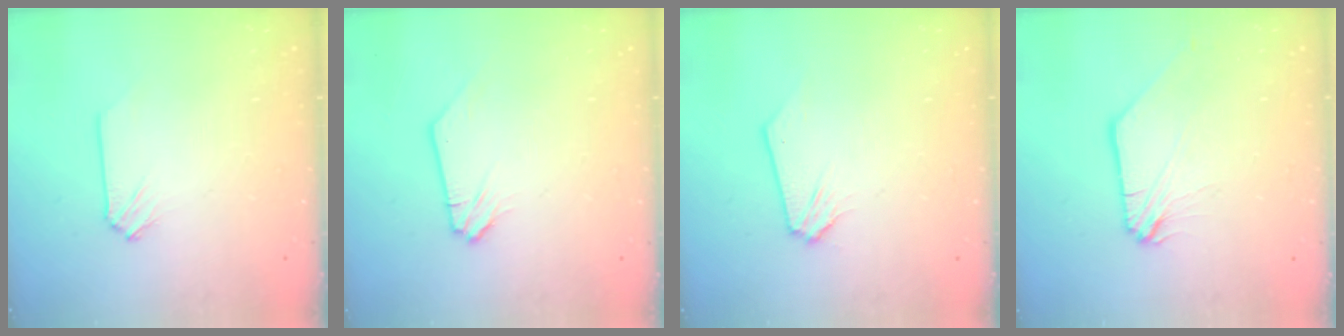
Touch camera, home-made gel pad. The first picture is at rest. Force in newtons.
{"total": 0.0}
{"total": 0.0}
{"total": 0.0}